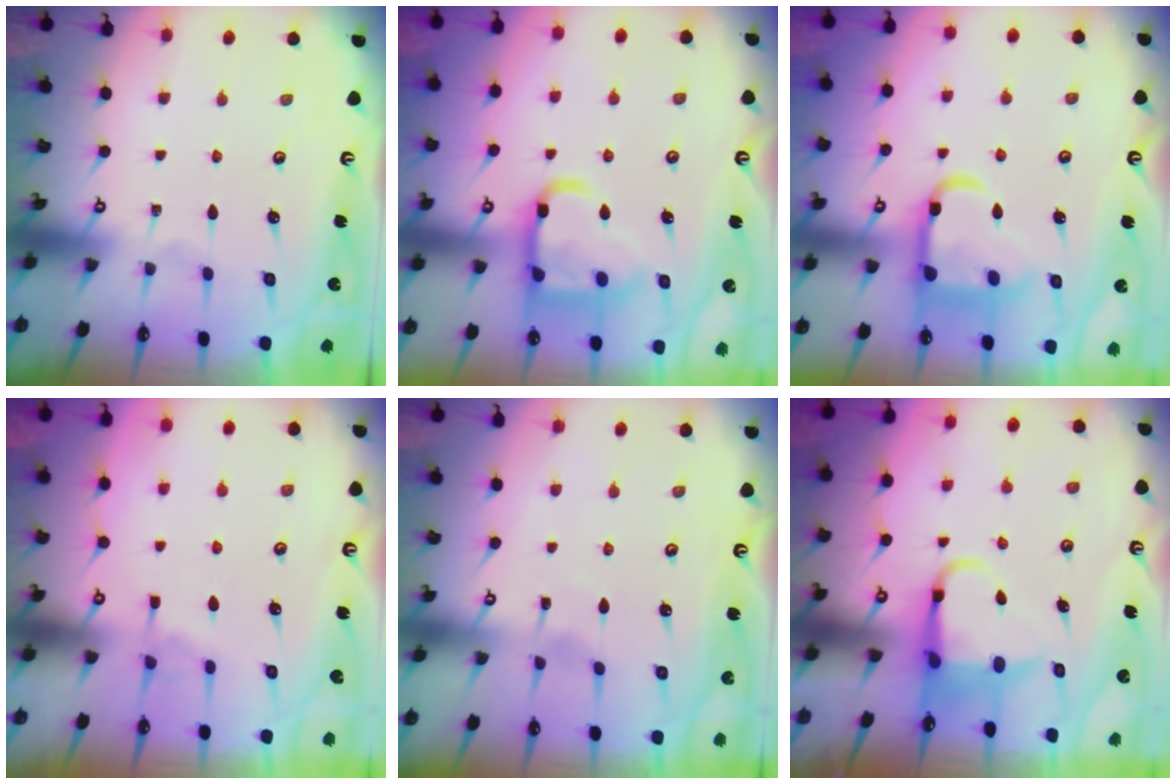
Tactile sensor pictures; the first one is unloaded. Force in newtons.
{"total": 17.6, "press": 17.5, "slide": 1.8}
{"total": 16.3, "press": 16.2, "slide": 1.4}
{"total": 3.6, "press": 3.6, "slide": 0.5}
{"total": 3.3, "press": 3.3, "slide": 0.4}
{"total": 6.2, "press": 6.1, "slide": 1.0}